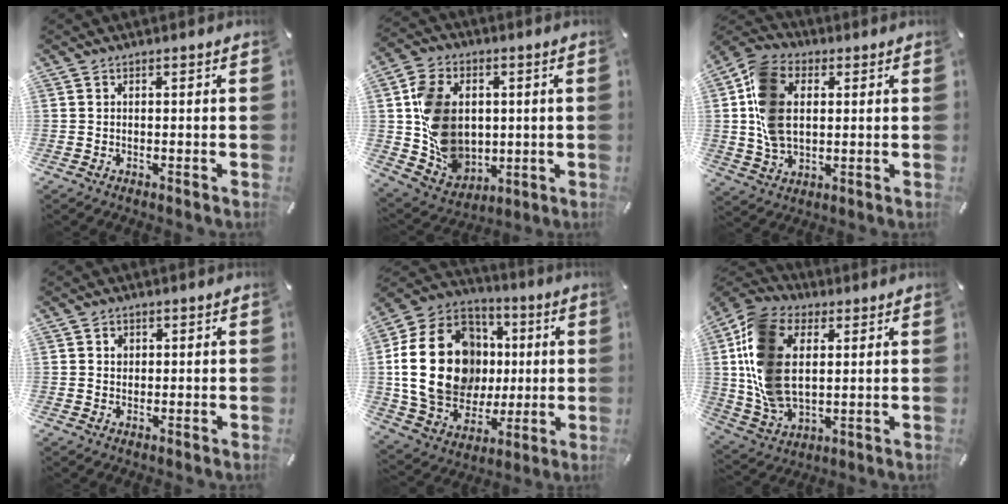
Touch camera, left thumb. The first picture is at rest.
{"total": 14.7, "force": [1.9, 12.5, 7.6], "torque": [-0.158, 0.008, 0.049]}
{"total": 13.8, "force": [1.9, 10.0, 9.3], "torque": [-0.219, 0.016, 0.038]}
{"total": 1.6, "force": [0.4, 1.5, 0.5], "torque": [0.005, -0.002, 0.002]}
{"total": 25.4, "force": [1.6, 19.8, 15.8], "torque": [-0.314, 0.011, 0.050]}
{"total": 16.5, "force": [3.4, 11.4, 11.4], "torque": [-0.280, -0.006, 0.061]}